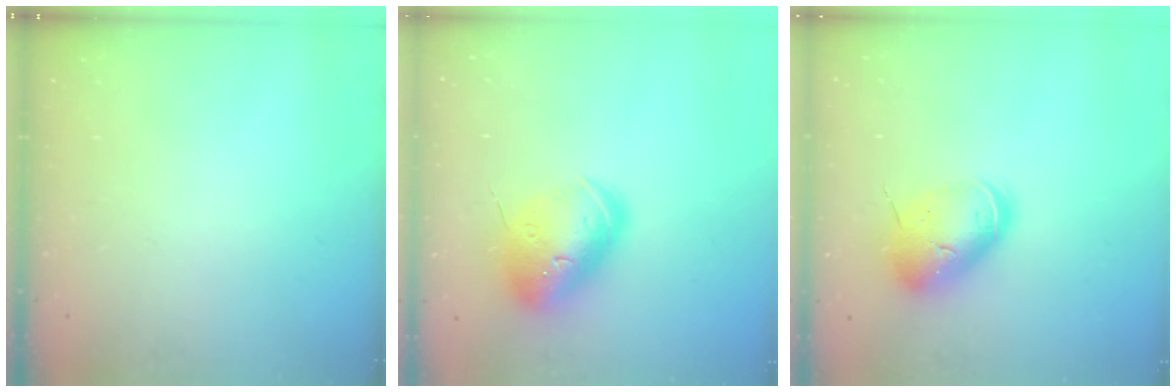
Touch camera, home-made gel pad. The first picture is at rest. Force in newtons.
{"total": 18.3, "press": 18.0, "slide": 2.9}
{"total": 13.6, "press": 13.4, "slide": 2.3}